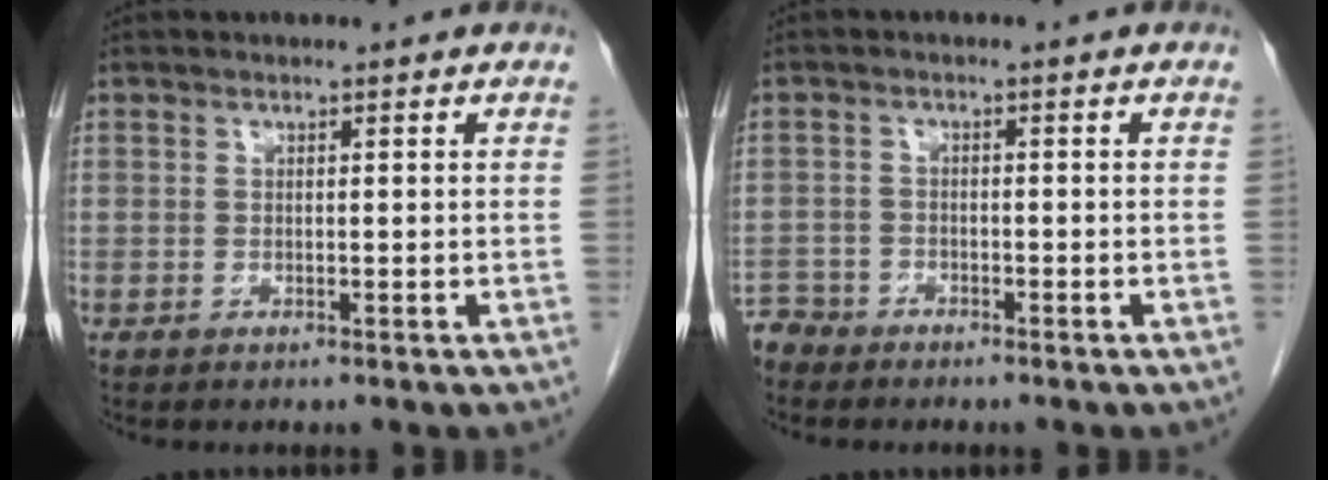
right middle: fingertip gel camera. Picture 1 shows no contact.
{"total": 2.9, "force": [-2.7, 1.0, -0.6], "torque": [0.013, -0.002, -0.054]}